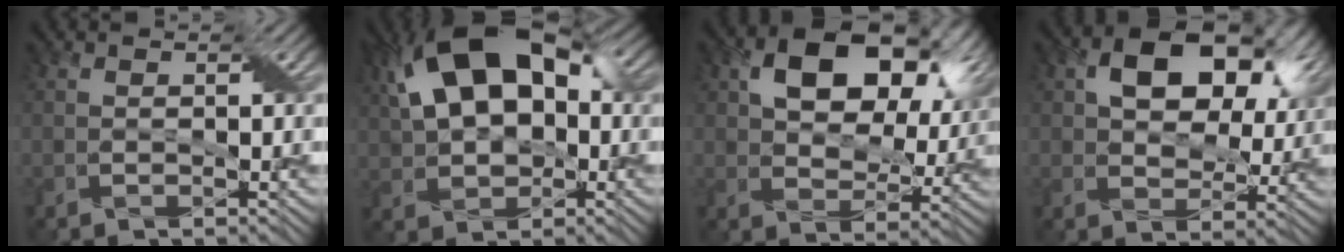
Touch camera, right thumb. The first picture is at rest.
{"total": 15.2, "force": [3.7, 9.1, 11.6], "torque": [-0.215, 0.028, 0.053]}
{"total": 13.3, "force": [5.8, 8.0, 8.8], "torque": [-0.143, 0.005, 0.098]}
{"total": 11.5, "force": [4.7, 7.2, 7.7], "torque": [-0.126, 0.008, 0.078]}